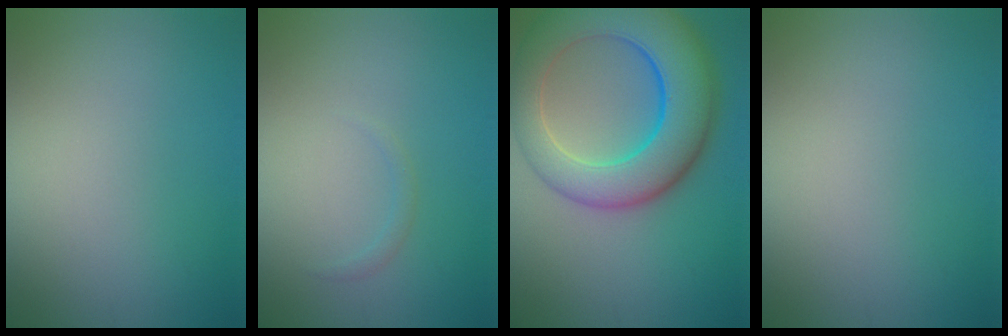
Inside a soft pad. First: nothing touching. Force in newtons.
{"total": 0.7, "press": 0.7, "slide": 0.1}
{"total": 10.9, "press": 10.9, "slide": 0.4}
{"total": 0.0}